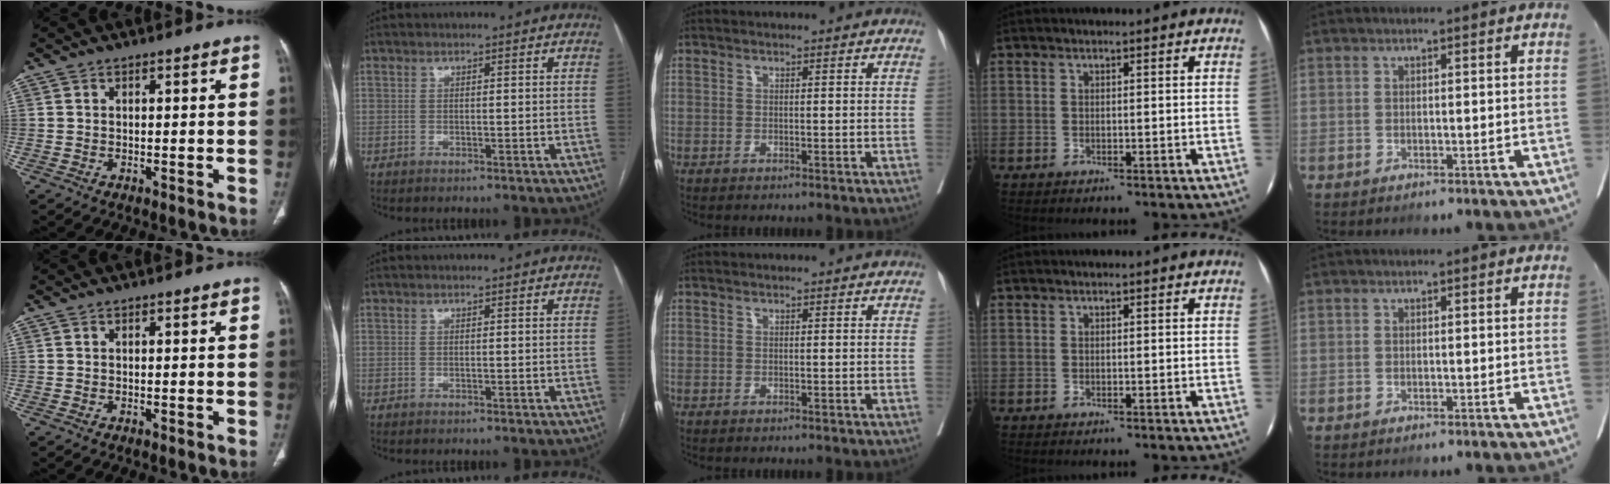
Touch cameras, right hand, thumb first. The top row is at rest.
{}